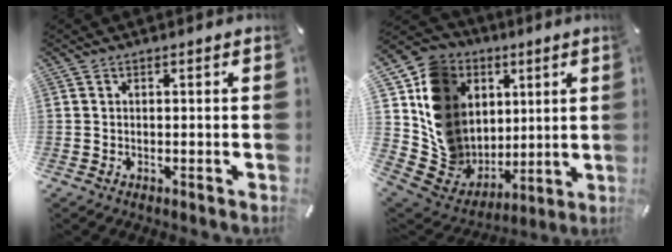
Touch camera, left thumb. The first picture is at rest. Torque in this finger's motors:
{"motor_torque": [2.77, 2.24, 0.43, -0.18, 0.58]}